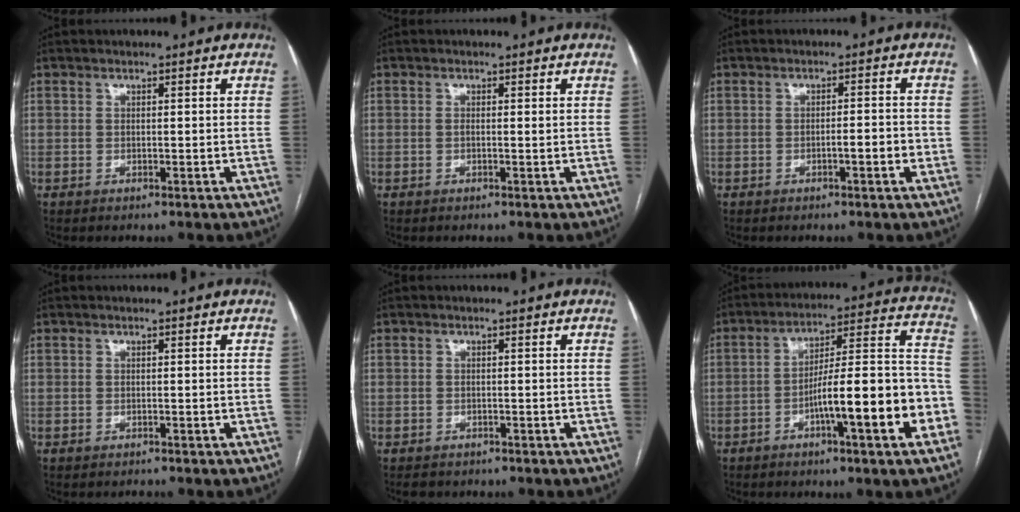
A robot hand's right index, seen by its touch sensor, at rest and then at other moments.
{"total": 0.7, "force": [0.1, 0.1, 0.7], "torque": [-0.013, 0.000, 0.002]}
{"total": 2.6, "force": [-1.0, 0.4, 2.4], "torque": [-0.035, 0.003, -0.016]}
{"total": 0.6, "force": [-0.5, 0.1, 0.2], "torque": [-0.007, -0.001, -0.008]}
{"total": 2.3, "force": [-1.8, 1.4, 0.3], "torque": [-0.014, -0.002, -0.023]}
{"total": 17.1, "force": [-6.0, 1.6, 16.0], "torque": [-0.215, 0.023, -0.087]}